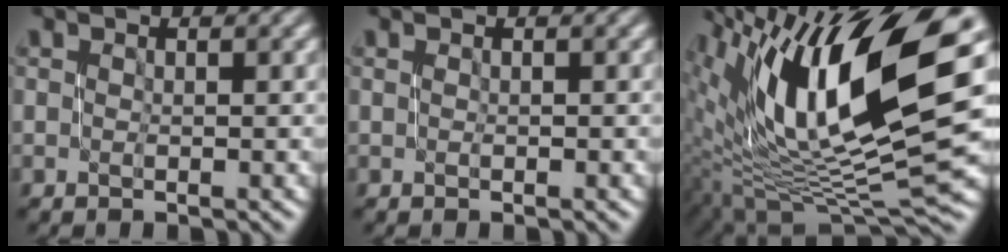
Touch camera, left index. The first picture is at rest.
{"total": 0.0}
{"total": 15.5, "force": [5.3, 5.1, 13.6], "torque": [-0.241, 0.003, 0.092]}